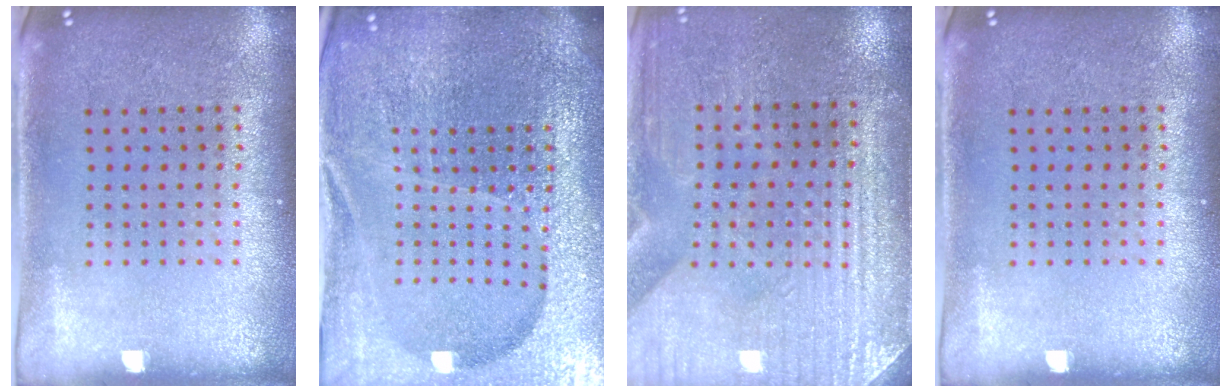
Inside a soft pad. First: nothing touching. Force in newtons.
{"total": 6.3, "press": 5.5, "slide": 3.1}
{"total": 3.2, "press": 3.1, "slide": 0.5}
{"total": 0.0}